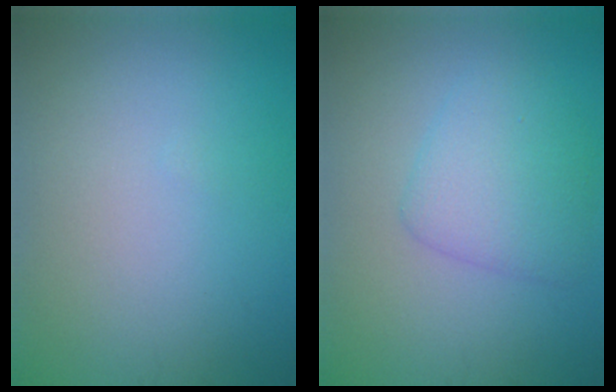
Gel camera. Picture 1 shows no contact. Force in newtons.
{"total": 3.6, "press": 3.6, "slide": 0.1}